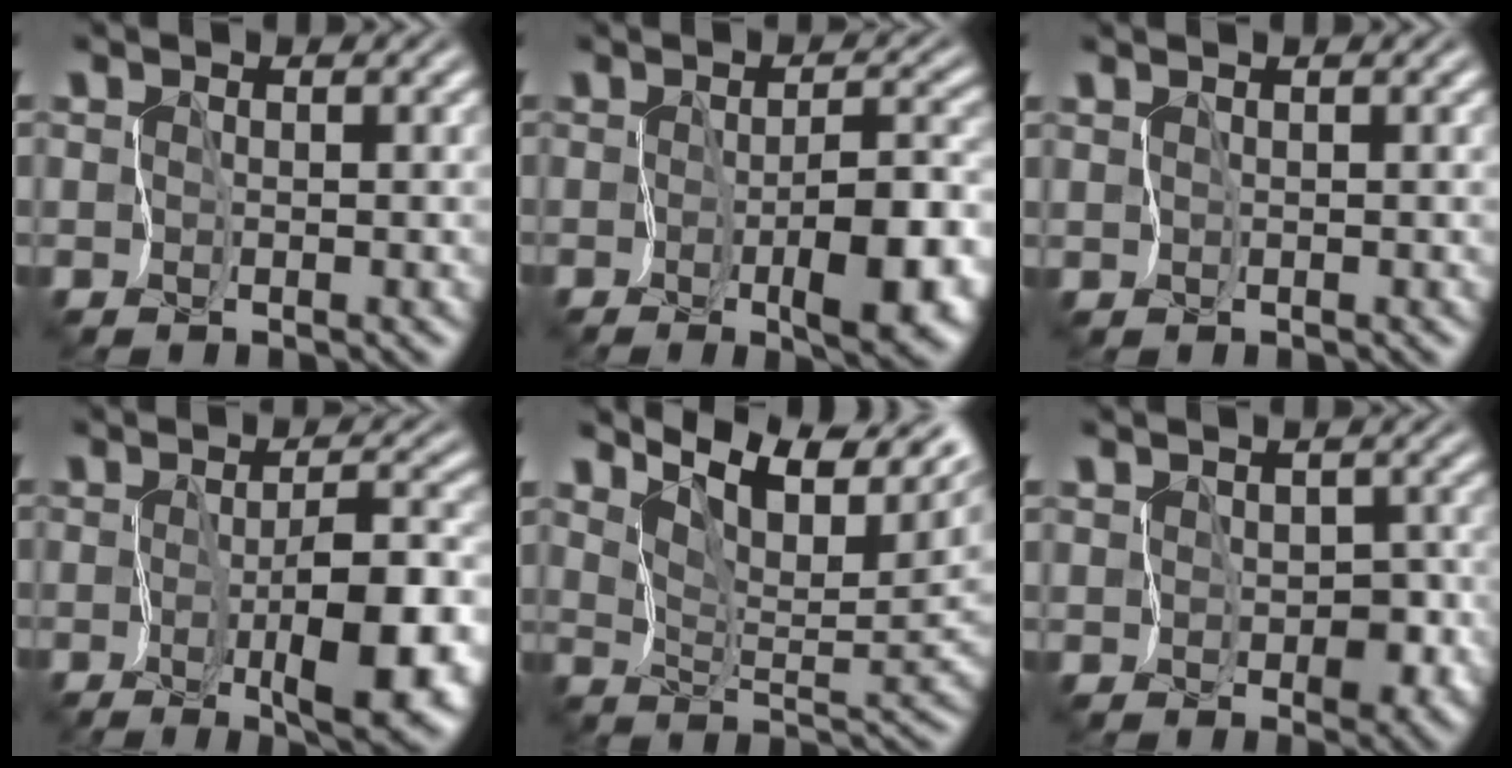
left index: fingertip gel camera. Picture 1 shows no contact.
{"total": 5.8, "force": [-2.2, 1.8, 5.1], "torque": [-0.072, -0.001, -0.034]}
{"total": 0.9, "force": [0.6, 0.2, 0.6], "torque": [-0.012, 0.003, 0.012]}
{"total": 7.2, "force": [-2.3, 1.9, 6.5], "torque": [-0.096, -0.001, -0.038]}
{"total": 8.4, "force": [6.4, 2.2, 4.9], "torque": [-0.082, 0.004, 0.114]}
{"total": 4.1, "force": [-1.0, 3.0, 2.7], "torque": [-0.029, 0.006, -0.002]}